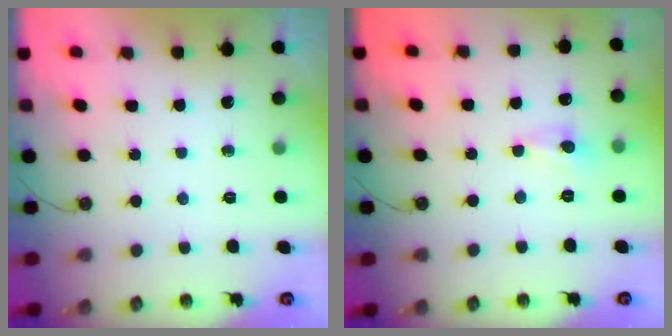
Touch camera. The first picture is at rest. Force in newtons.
{"total": 1.4, "press": 1.2, "slide": 0.6}